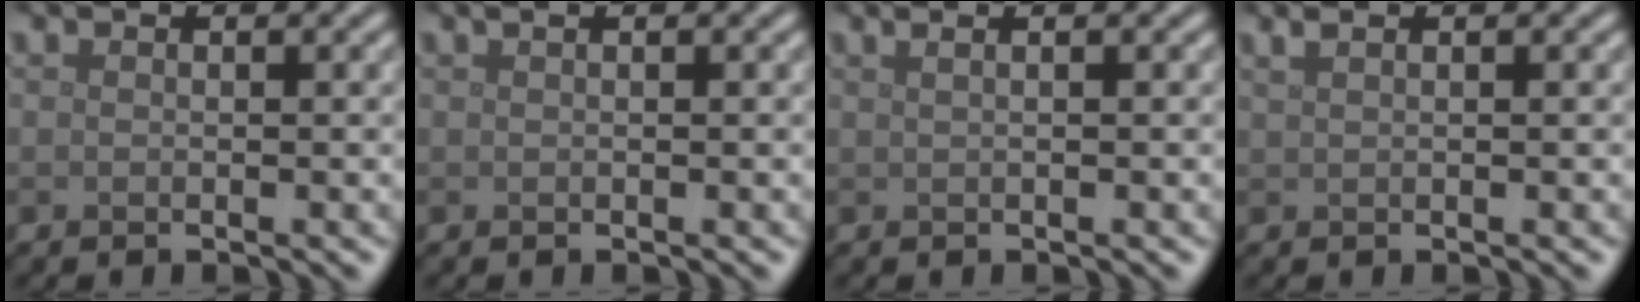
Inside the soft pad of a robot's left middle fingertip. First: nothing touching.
{"total": 0.6, "force": [0.4, 0.2, 0.5], "torque": [-0.008, 0.006, 0.003]}
{"total": 3.1, "force": [1.6, 1.7, 2.1], "torque": [-0.013, 0.020, -0.006]}
{"total": 1.5, "force": [1.0, 0.6, 1.0], "torque": [-0.018, 0.004, 0.013]}